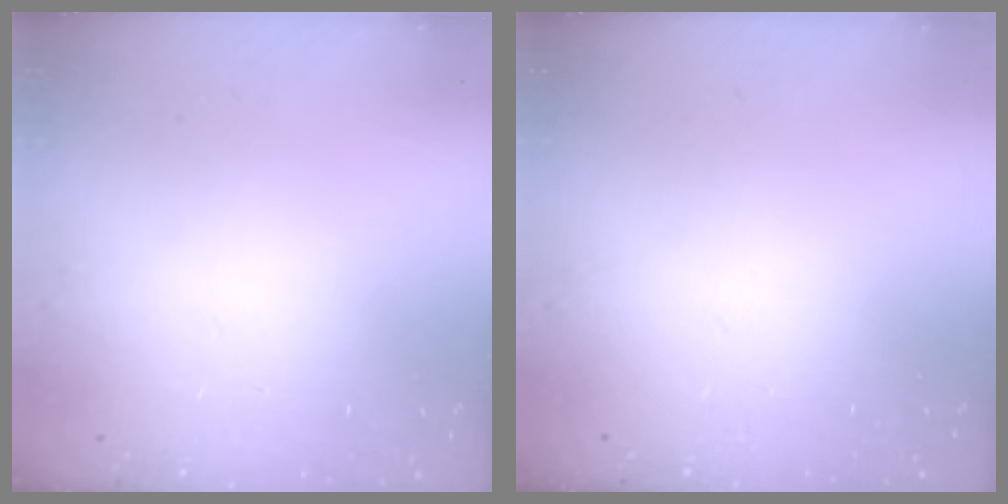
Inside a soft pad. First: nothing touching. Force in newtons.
{"total": 0.0}